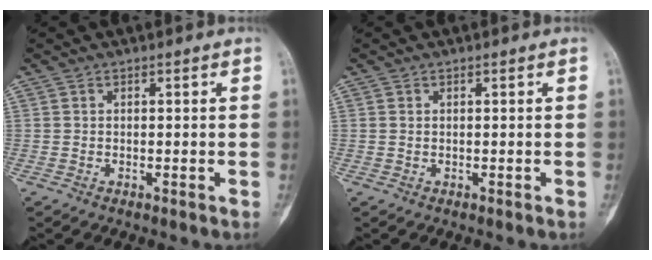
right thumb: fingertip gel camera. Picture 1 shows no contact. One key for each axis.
{"total": 0.0}